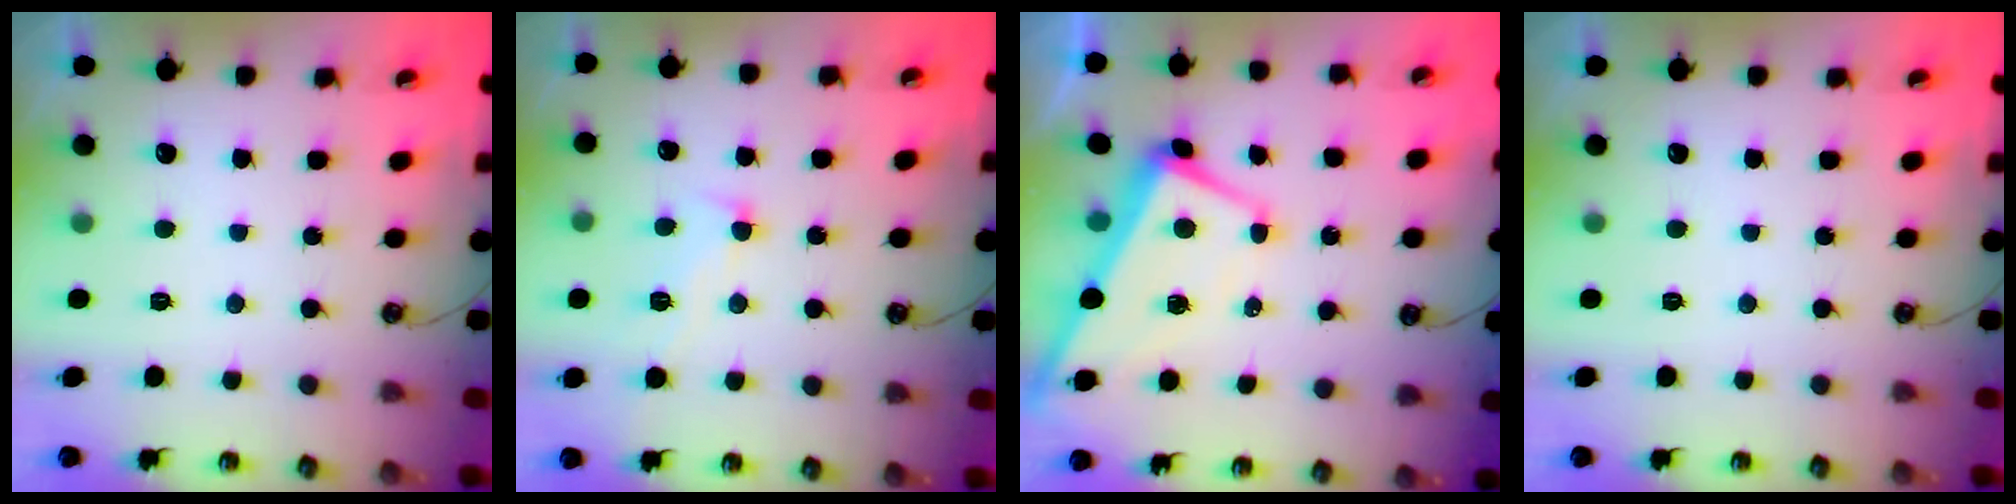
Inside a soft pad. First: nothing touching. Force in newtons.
{"total": 1.7, "press": 1.5, "slide": 0.9}
{"total": 1.5, "press": 1.3, "slide": 0.8}
{"total": 0.0}